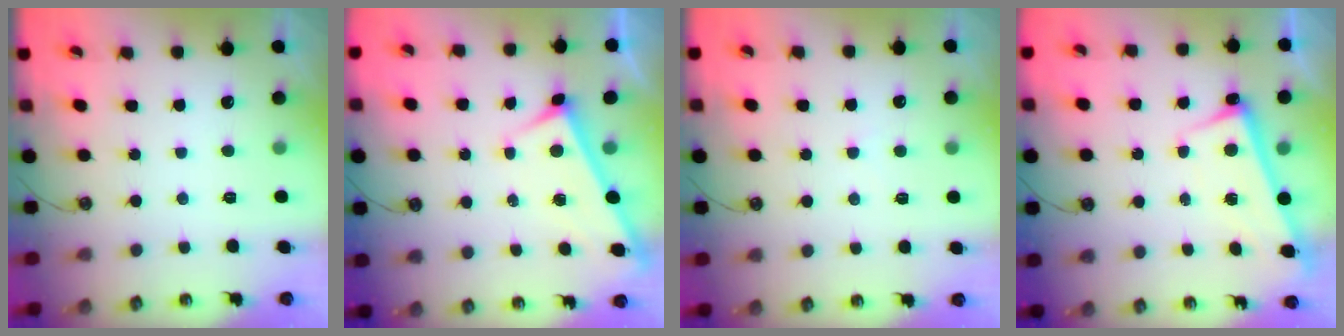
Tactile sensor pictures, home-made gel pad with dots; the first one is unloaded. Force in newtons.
{"total": 3.7, "press": 3.7, "slide": 0.2}
{"total": 3.0, "press": 2.9, "slide": 0.4}
{"total": 2.8, "press": 2.7, "slide": 0.5}